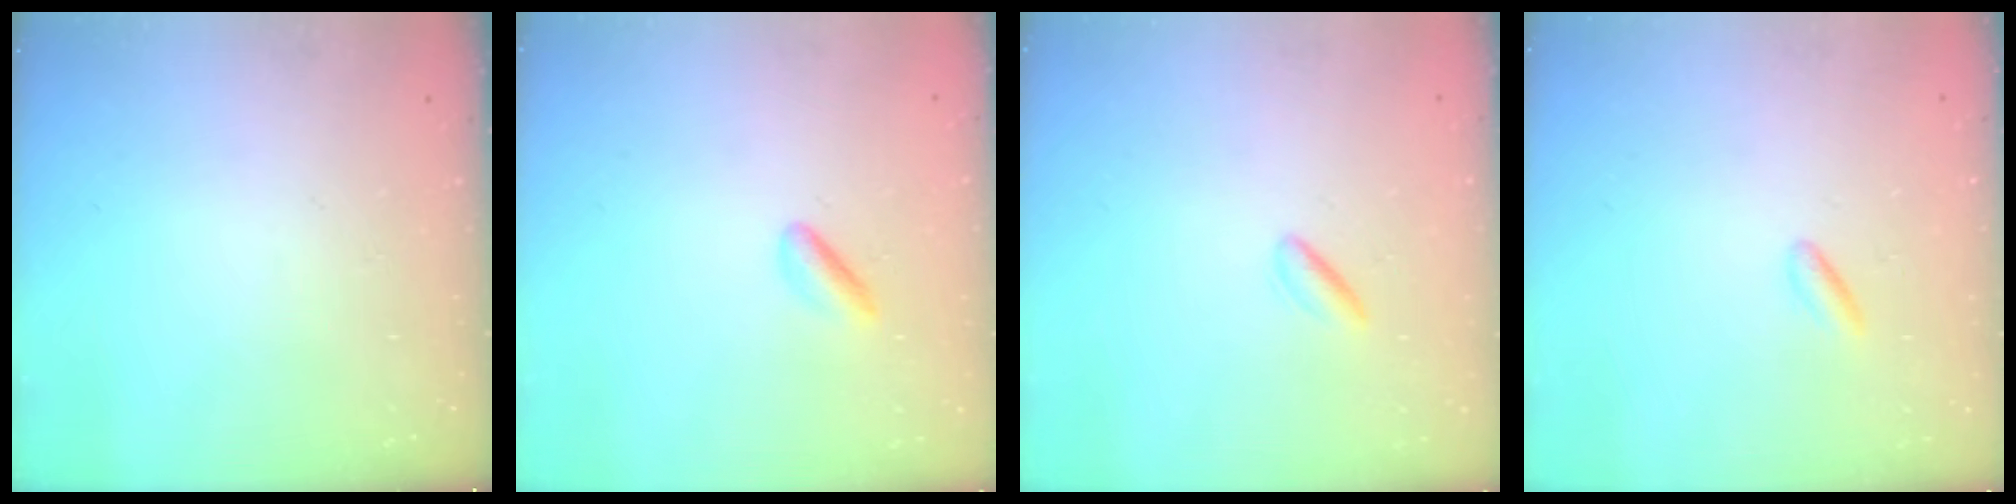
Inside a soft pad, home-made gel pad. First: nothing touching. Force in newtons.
{"total": 2.7, "press": 2.4, "slide": 1.1}
{"total": 1.3, "press": 1.0, "slide": 0.8}
{"total": 1.4, "press": 1.3, "slide": 0.7}